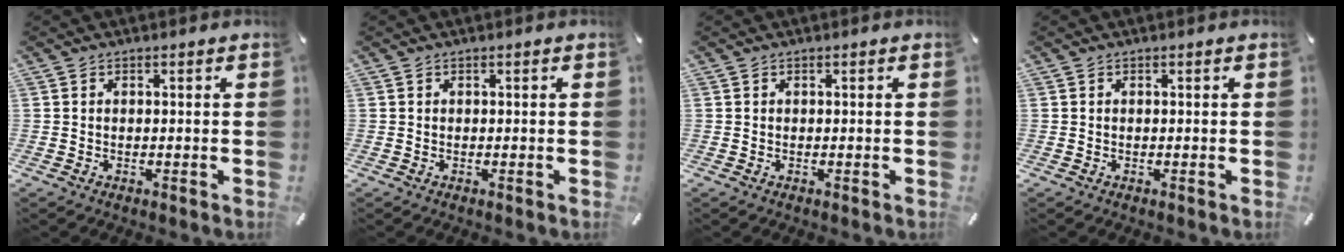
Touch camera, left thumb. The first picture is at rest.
{"total": 0.0}
{"total": 0.0}
{"total": 0.0}